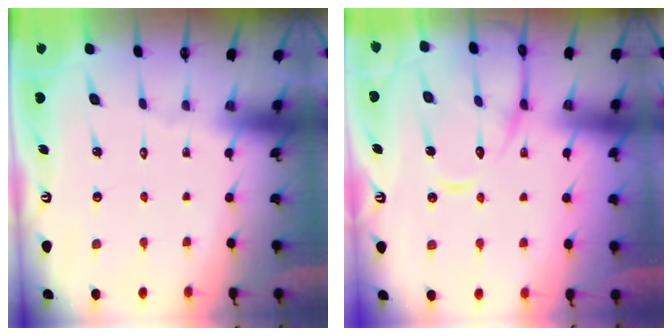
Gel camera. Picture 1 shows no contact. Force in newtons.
{"total": 12.3, "press": 12.2, "slide": 1.3}